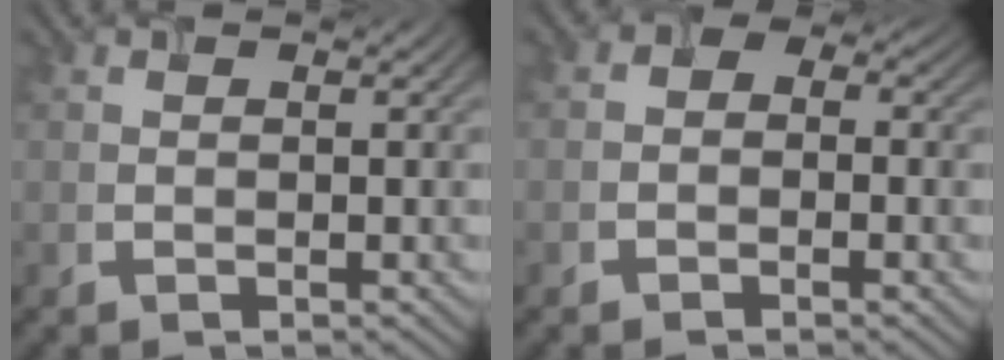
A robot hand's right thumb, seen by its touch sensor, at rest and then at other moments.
{"total": 1.9, "force": [-0.8, 1.5, 0.9], "torque": [-0.014, 0.005, -0.023]}